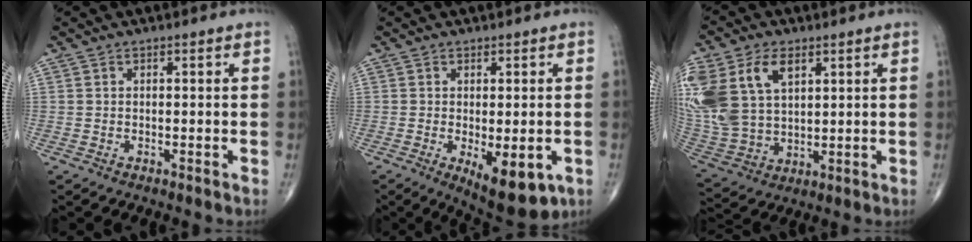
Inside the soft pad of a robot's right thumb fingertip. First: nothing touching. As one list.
[{"total": 10.2, "force": [-3.3, 4.1, 8.7], "torque": [-0.111, -0.017, -0.039]}, {"total": 21.8, "force": [8.0, 14.2, 14.5], "torque": [-0.348, 0.013, 0.166]}]